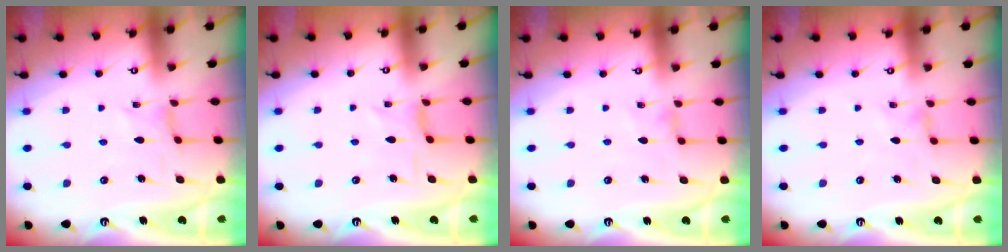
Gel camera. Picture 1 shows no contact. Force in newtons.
{"total": 2.1, "press": 2.1, "slide": 0.5}
{"total": 0.6, "press": 0.6, "slide": 0.2}
{"total": 0.0}